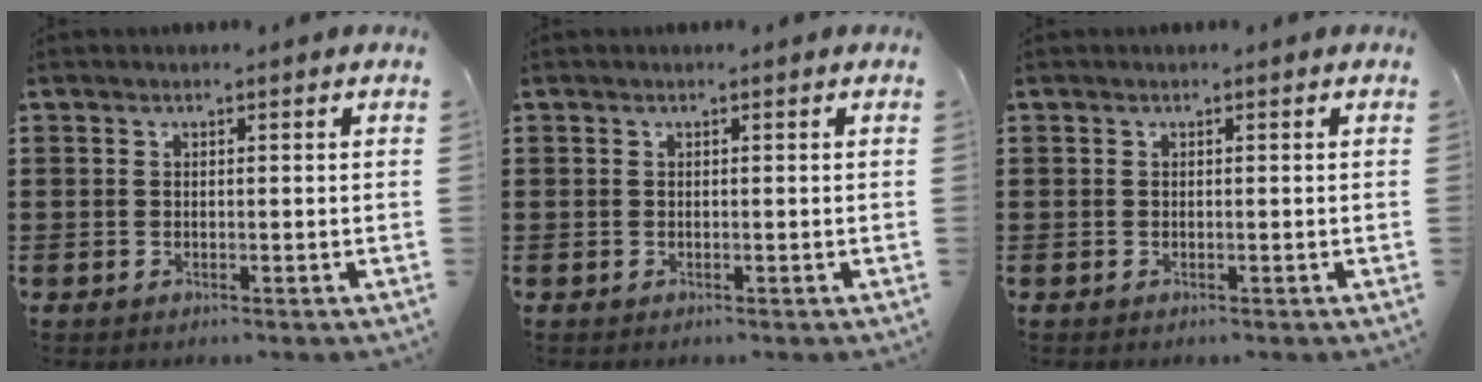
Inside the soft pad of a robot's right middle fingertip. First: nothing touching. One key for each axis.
{"total": 0.0}
{"total": 0.0}